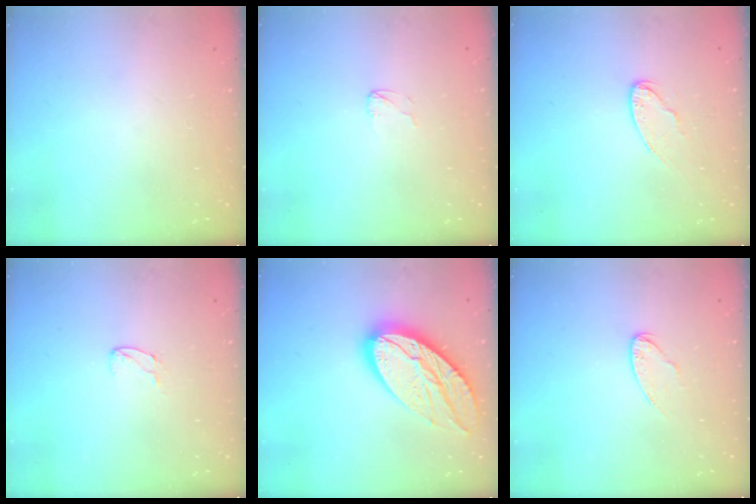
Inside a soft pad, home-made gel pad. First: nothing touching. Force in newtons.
{"total": 2.9, "press": 2.8, "slide": 0.3}
{"total": 8.2, "press": 8.2, "slide": 0.4}
{"total": 5.0, "press": 5.0, "slide": 0.5}
{"total": 19.3, "press": 19.2, "slide": 1.8}
{"total": 7.6, "press": 7.6, "slide": 0.3}